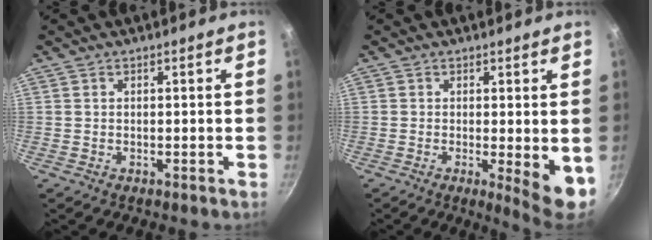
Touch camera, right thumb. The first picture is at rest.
{"total": 6.5, "force": [-0.6, 1.6, 6.2], "torque": [-0.075, -0.015, -0.004]}